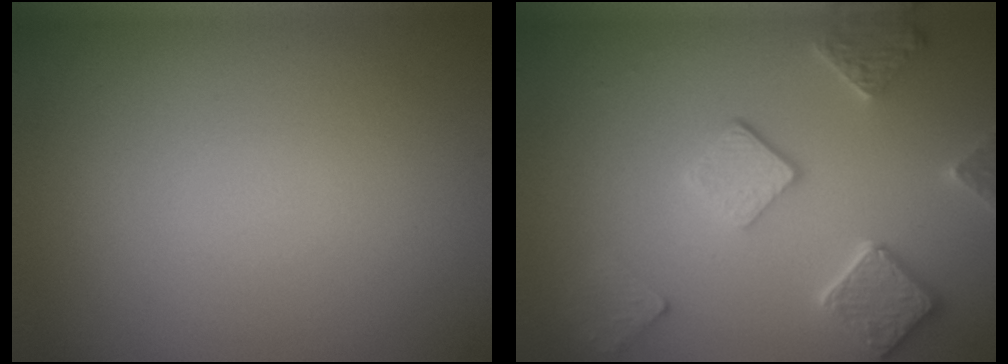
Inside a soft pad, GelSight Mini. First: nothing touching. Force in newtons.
{"total": 5.1, "press": 3.9, "slide": 3.2}